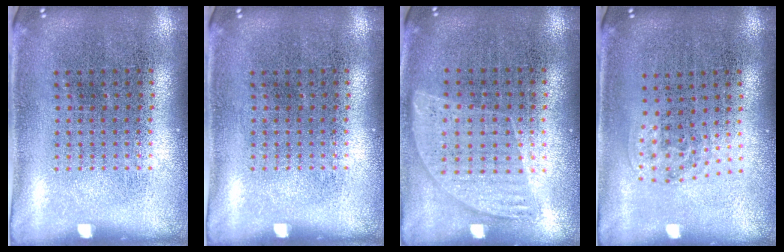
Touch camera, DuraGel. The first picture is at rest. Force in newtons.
{"total": 0.0}
{"total": 0.9, "press": 0.8, "slide": 0.3}
{"total": 0.9, "press": 0.6, "slide": 0.7}